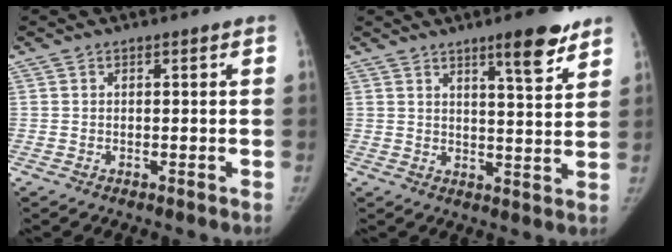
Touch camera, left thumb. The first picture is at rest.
{"total": 8.8, "force": [5.9, 1.6, 6.3], "torque": [-0.076, -0.037, 0.083]}